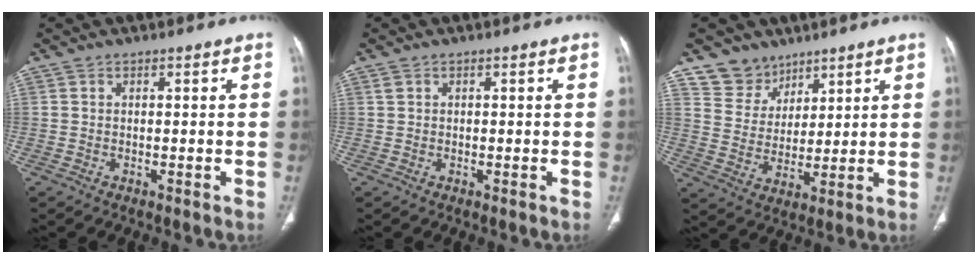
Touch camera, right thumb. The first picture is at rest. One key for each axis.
{"total": 0.7, "fx": 0.3, "fy": 0.6, "fz": 0.2, "tx": 0.000, "ty": 0.002, "tz": 0.005}
{"total": 7.8, "fx": 5.8, "fy": 5.2, "fz": 0.2, "tx": 0.030, "ty": -0.054, "tz": 0.118}